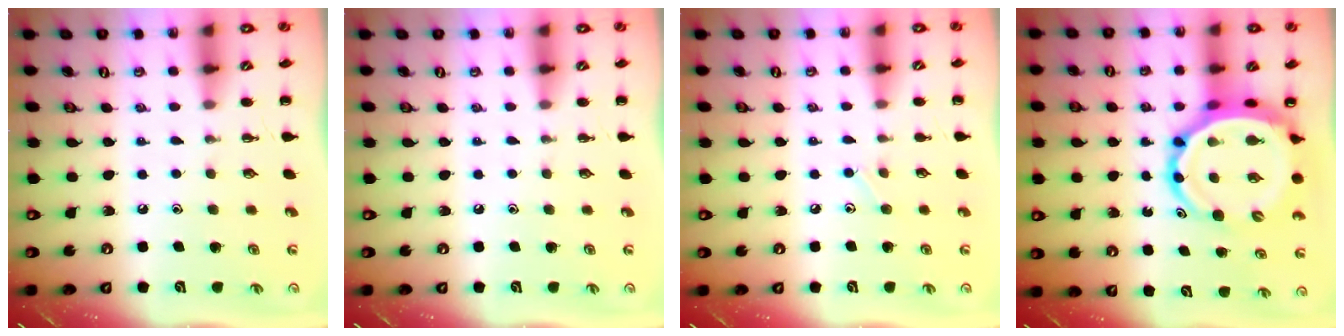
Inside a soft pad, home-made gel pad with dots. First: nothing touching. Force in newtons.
{"total": 0.0}
{"total": 4.8, "press": 4.5, "slide": 1.5}
{"total": 10.8, "press": 10.4, "slide": 2.9}